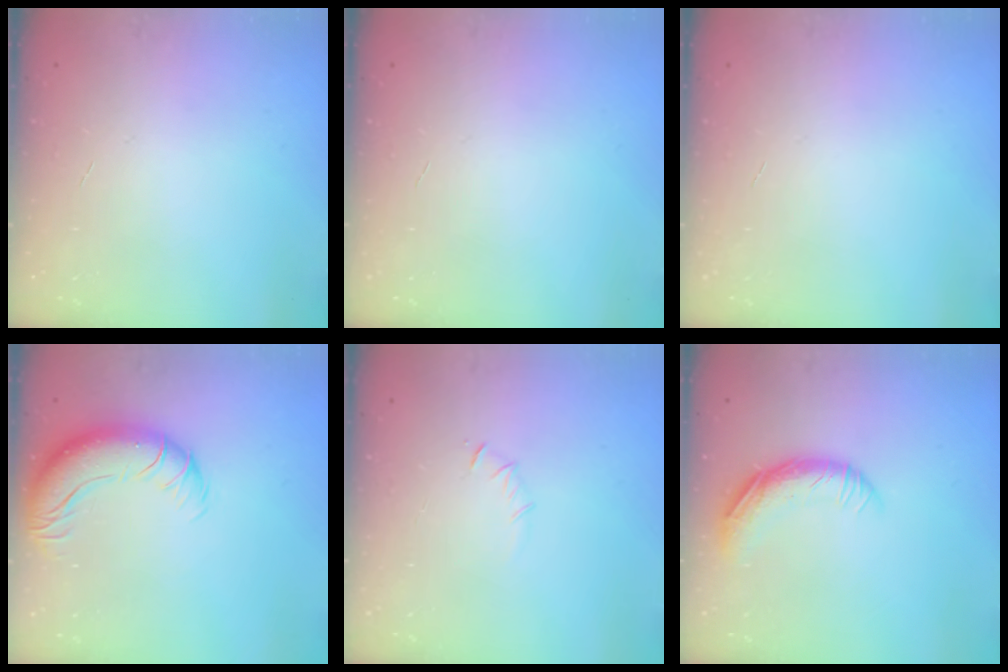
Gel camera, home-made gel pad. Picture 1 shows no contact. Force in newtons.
{"total": 0.0}
{"total": 0.0}
{"total": 11.7, "press": 11.3, "slide": 2.9}
{"total": 3.5, "press": 3.3, "slide": 1.1}
{"total": 11.5, "press": 11.3, "slide": 1.8}